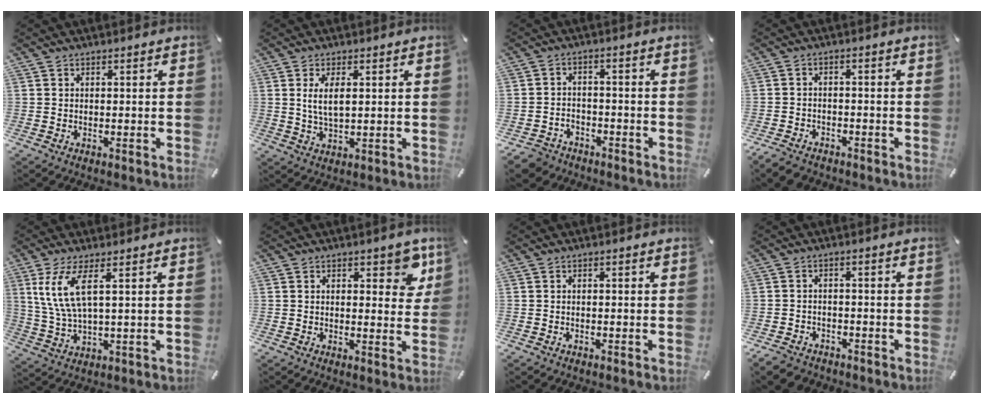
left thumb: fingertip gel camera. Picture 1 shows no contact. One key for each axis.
{"total": 5.2, "fx": 1.3, "fy": 2.2, "fz": 4.5, "tx": -0.094, "ty": -0.002, "tz": 0.019}
{"total": 4.7, "fx": -3.6, "fy": 2.9, "fz": 1.1, "tx": -0.036, "ty": 0.012, "tz": -0.074}
{"total": 3.6, "fx": -2.9, "fy": 1.8, "fz": 1.1, "tx": -0.030, "ty": 0.014, "tz": -0.061}
{"total": 9.1, "fx": 3.6, "fy": 2.6, "fz": 8.0, "tx": -0.182, "ty": -0.006, "tz": 0.060}
{"total": 5.9, "fx": 3.0, "fy": 3.0, "fz": 4.2, "tx": -0.034, "ty": -0.015, "tz": 0.043}
{"total": 0.6, "fx": -0.4, "fy": 0.3, "fz": 0.3, "tx": -0.008, "ty": -0.001, "tz": -0.008}
{"total": 3.7, "fx": -2.8, "fy": 2.3, "fz": 0.9, "tx": -0.026, "ty": 0.014, "tz": -0.058}